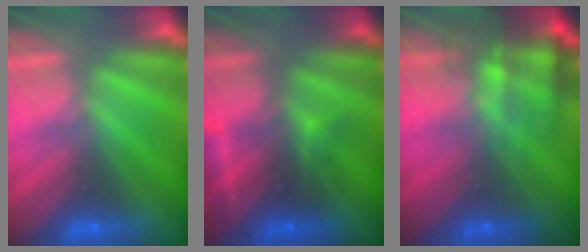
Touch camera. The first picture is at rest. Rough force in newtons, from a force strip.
{"total": 2.5}
{"total": 6.9}